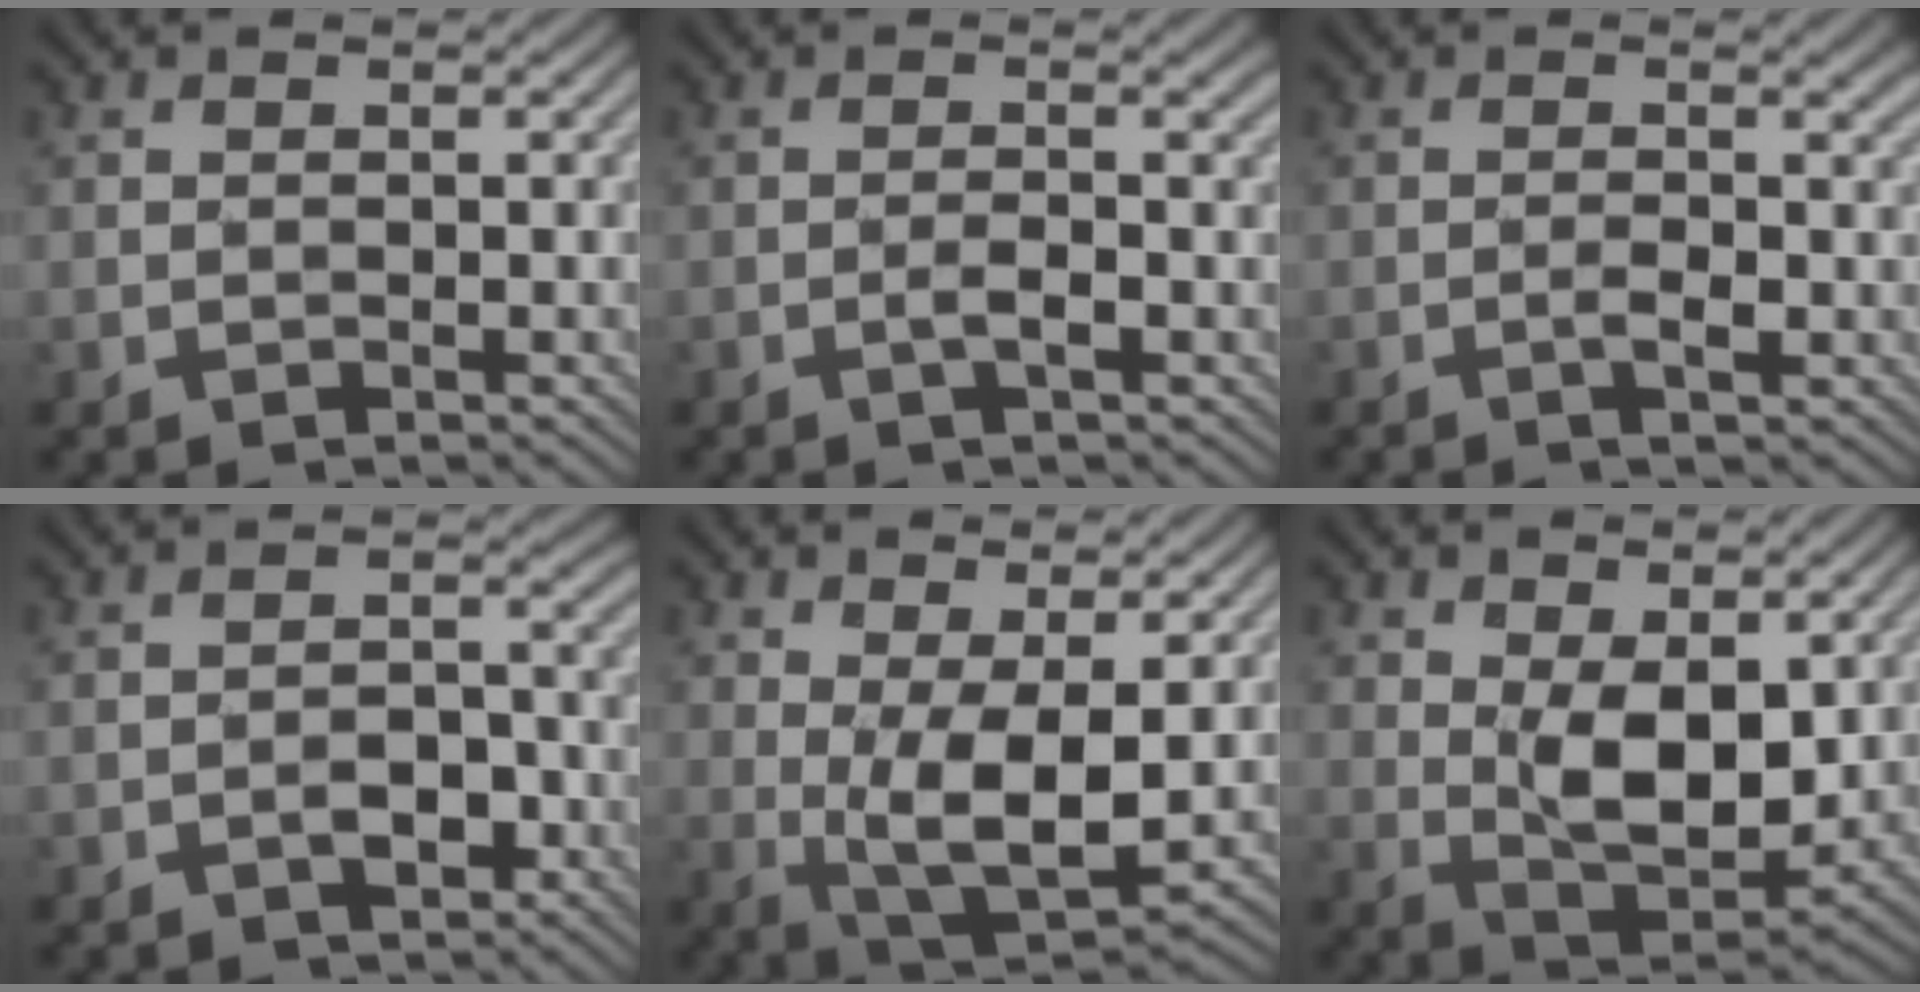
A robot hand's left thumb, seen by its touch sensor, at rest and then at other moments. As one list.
[{"total": 2.2, "force": [-0.7, -0.1, 2.0], "torque": [-0.040, 0.007, -0.015]}, {"total": 2.8, "force": [-0.7, 0.1, 2.7], "torque": [-0.048, 0.005, -0.016]}, {"total": 2.9, "force": [-1.7, 1.8, 1.6], "torque": [-0.018, 0.008, -0.029]}, {"total": 7.9, "force": [0.9, 3.2, 7.1], "torque": [-0.145, -0.003, 0.023]}, {"total": 8.4, "force": [2.1, 4.3, 6.9], "torque": [-0.141, -0.009, 0.044]}]